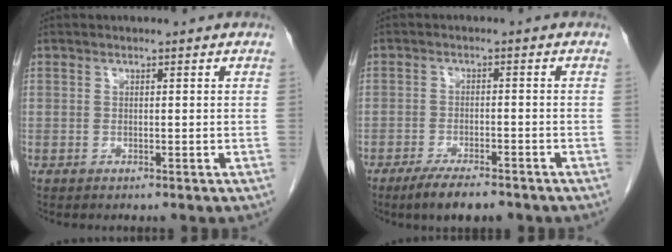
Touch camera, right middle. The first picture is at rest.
{"total": 6.2, "force": [-4.8, 1.4, 3.7], "torque": [-0.061, -0.008, -0.076]}